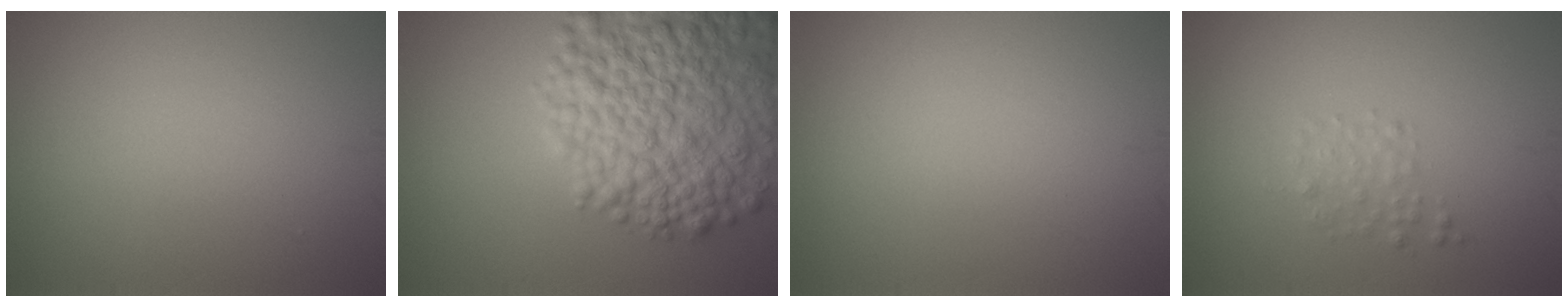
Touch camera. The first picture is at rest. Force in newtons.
{"total": 10.3, "press": 10.3, "slide": 0.5}
{"total": 0.0}
{"total": 1.4, "press": 1.4, "slide": 0.1}